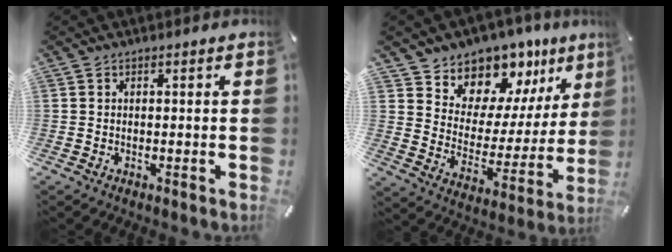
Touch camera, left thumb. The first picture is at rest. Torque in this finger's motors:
{"motor_torque": [0.53, 0.38, 1.39, -1.38, 0.12]}